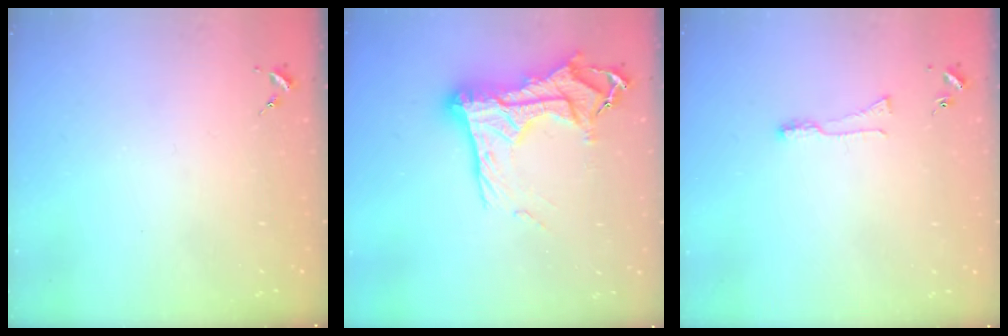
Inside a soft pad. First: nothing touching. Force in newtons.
{"total": 21.2, "press": 21.1, "slide": 1.9}
{"total": 6.0, "press": 6.0, "slide": 0.7}